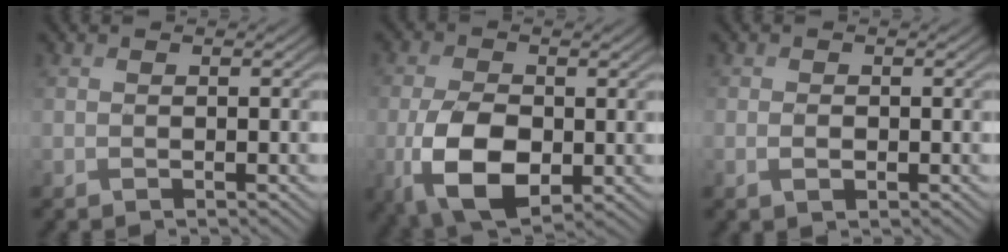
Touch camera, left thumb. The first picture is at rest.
{"total": 9.6, "force": [-2.6, 5.4, 7.6], "torque": [-0.166, -0.016, -0.052]}
{"total": 0.9, "force": [-0.4, 0.6, 0.5], "torque": [-0.010, -0.003, -0.006]}